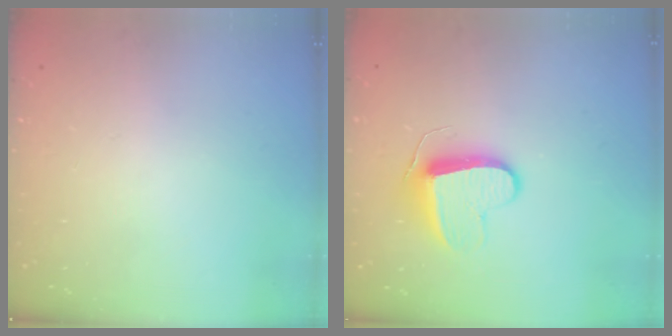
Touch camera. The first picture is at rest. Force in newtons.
{"total": 11.2, "press": 11.1, "slide": 0.8}